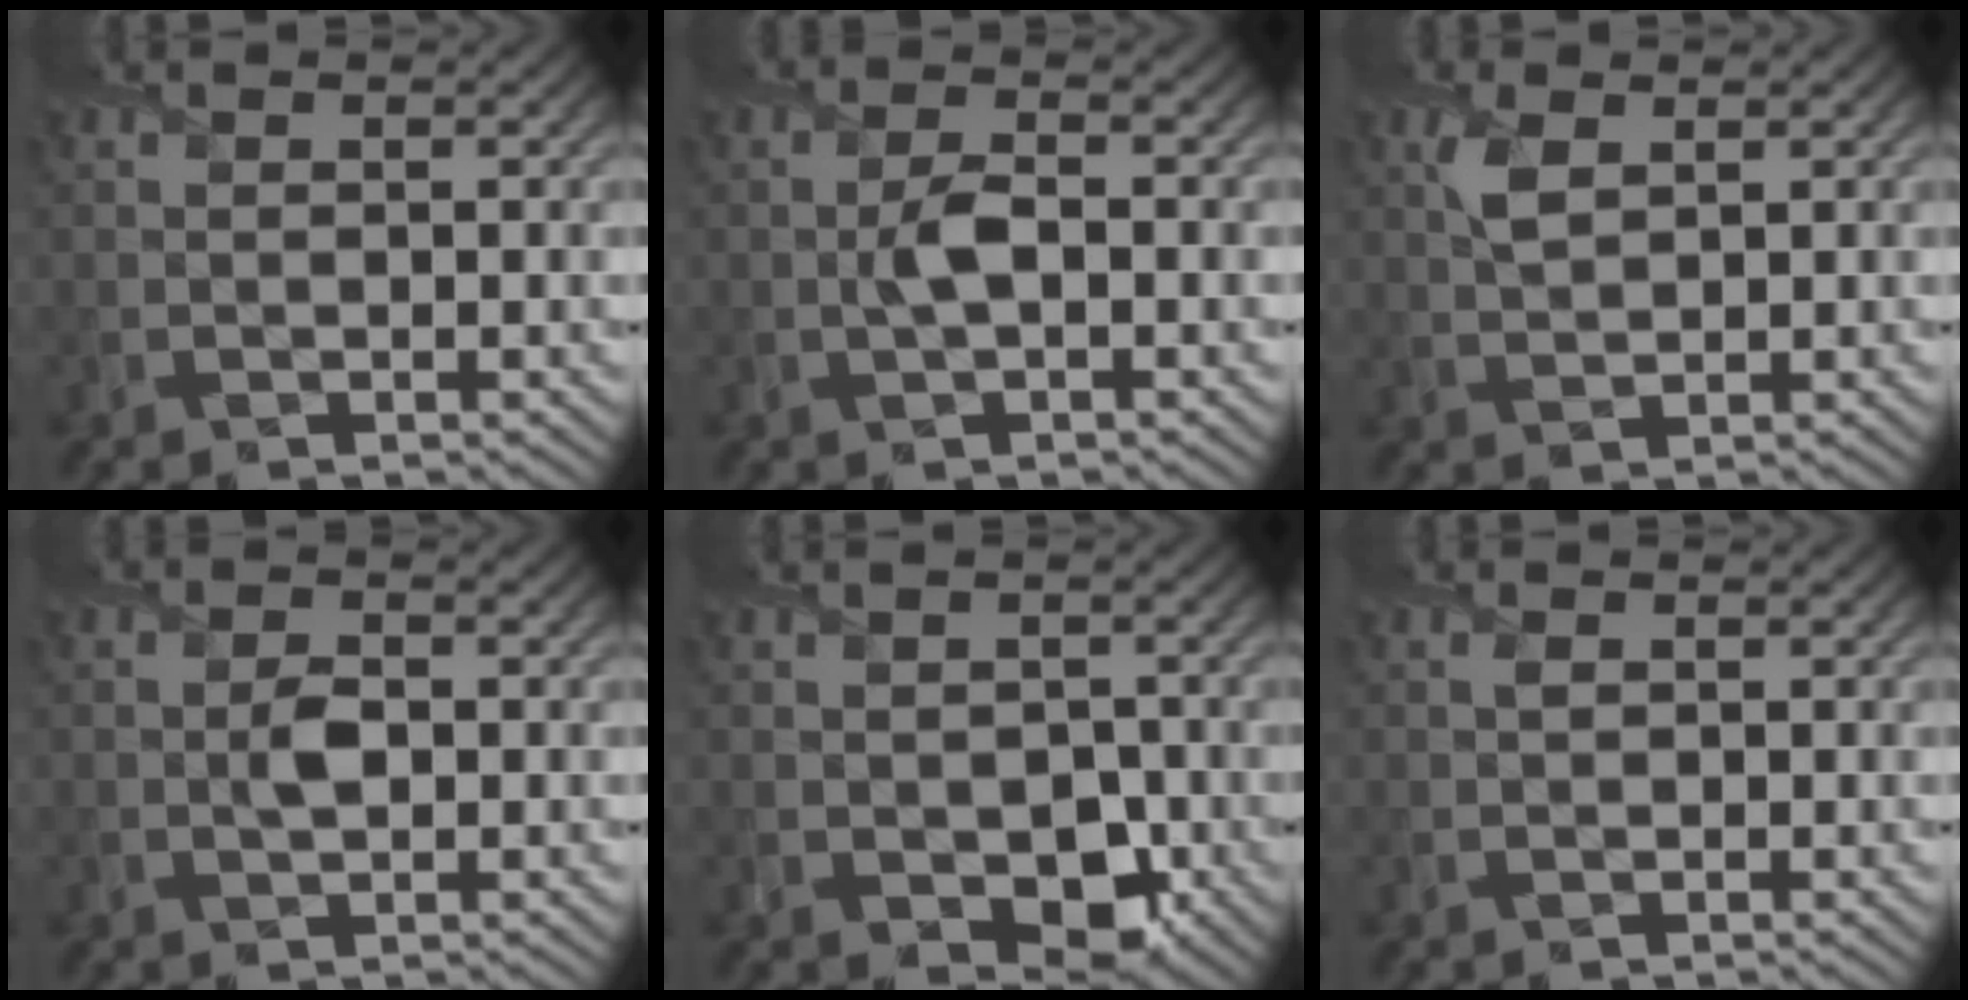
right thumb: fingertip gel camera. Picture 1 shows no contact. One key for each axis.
{"total": 2.5, "fx": -0.3, "fy": 0.9, "fz": 2.3, "tx": -0.053, "ty": 0.005, "tz": -0.008}
{"total": 2.7, "fx": 1.2, "fy": 1.2, "fz": 2.1, "tx": -0.055, "ty": 0.002, "tz": 0.027}
{"total": 2.3, "fx": -0.1, "fy": 1.3, "fz": 1.8, "tx": -0.036, "ty": -0.001, "tz": -0.003}
{"total": 5.0, "fx": -1.5, "fy": 3.6, "fz": 3.1, "tx": -0.052, "ty": -0.021, "tz": -0.017}
{"total": 0.0}